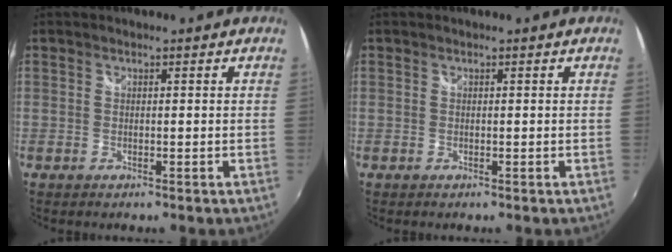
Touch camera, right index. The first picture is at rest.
{"total": 0.0}